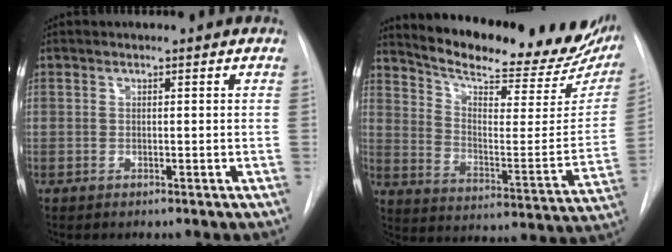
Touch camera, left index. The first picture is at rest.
{"total": 26.8, "force": [23.0, 6.7, 12.1], "torque": [-0.189, -0.059, 0.296]}